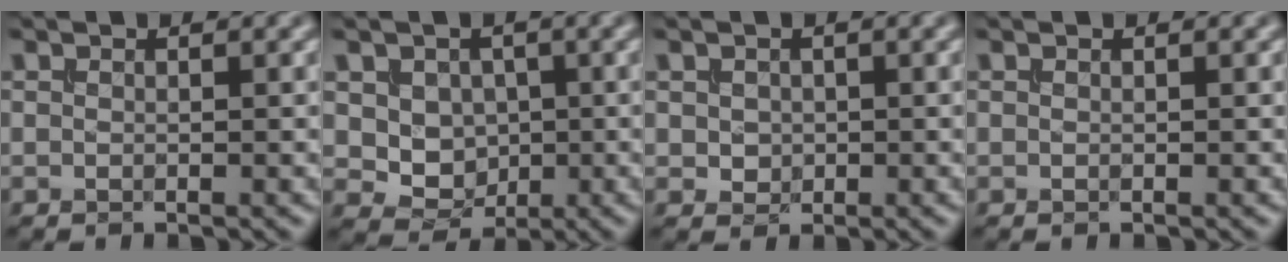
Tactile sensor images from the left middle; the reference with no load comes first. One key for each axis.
{"total": 4.0, "fx": 0.6, "fy": 3.5, "fz": 2.0, "tx": -0.038, "ty": -0.013, "tz": 0.015}
{"total": 1.3, "fx": 0.0, "fy": 1.1, "fz": 0.5, "tx": -0.012, "ty": -0.004, "tz": 0.003}
{"total": 0.0}